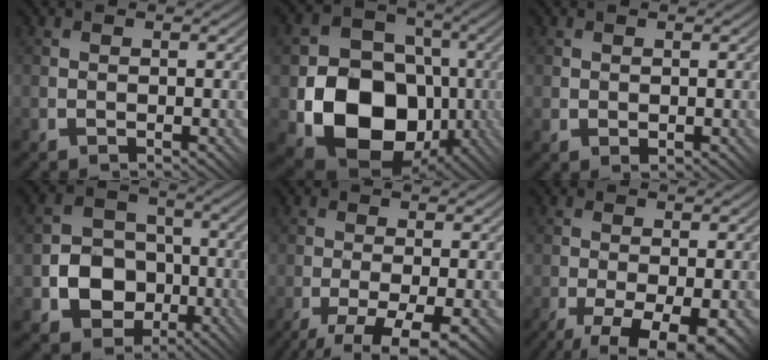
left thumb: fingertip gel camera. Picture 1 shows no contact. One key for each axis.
{"total": 14.2, "fx": -3.5, "fy": 11.2, "fz": 8.1, "tx": -0.143, "ty": -0.029, "tz": -0.065}
{"total": 0.8, "fx": 0.2, "fy": 0.5, "fz": 0.6, "tx": -0.014, "ty": -0.003, "tz": 0.008}
{"total": 9.1, "fx": -2.7, "fy": 7.6, "fz": 4.3, "tx": -0.082, "ty": -0.021, "tz": -0.076}
{"total": 7.9, "fx": -5.0, "fy": 1.7, "fz": 5.9, "tx": -0.115, "ty": -0.025, "tz": -0.072}
{"total": 9.7, "fx": -5.7, "fy": 3.6, "fz": 7.0, "tx": -0.098, "ty": -0.026, "tz": -0.073}